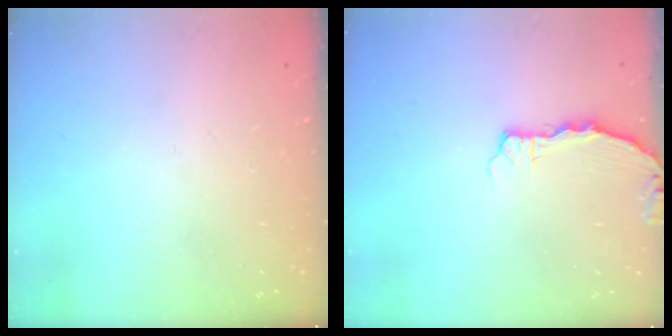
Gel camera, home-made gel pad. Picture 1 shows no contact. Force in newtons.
{"total": 3.2, "press": 3.1, "slide": 0.4}